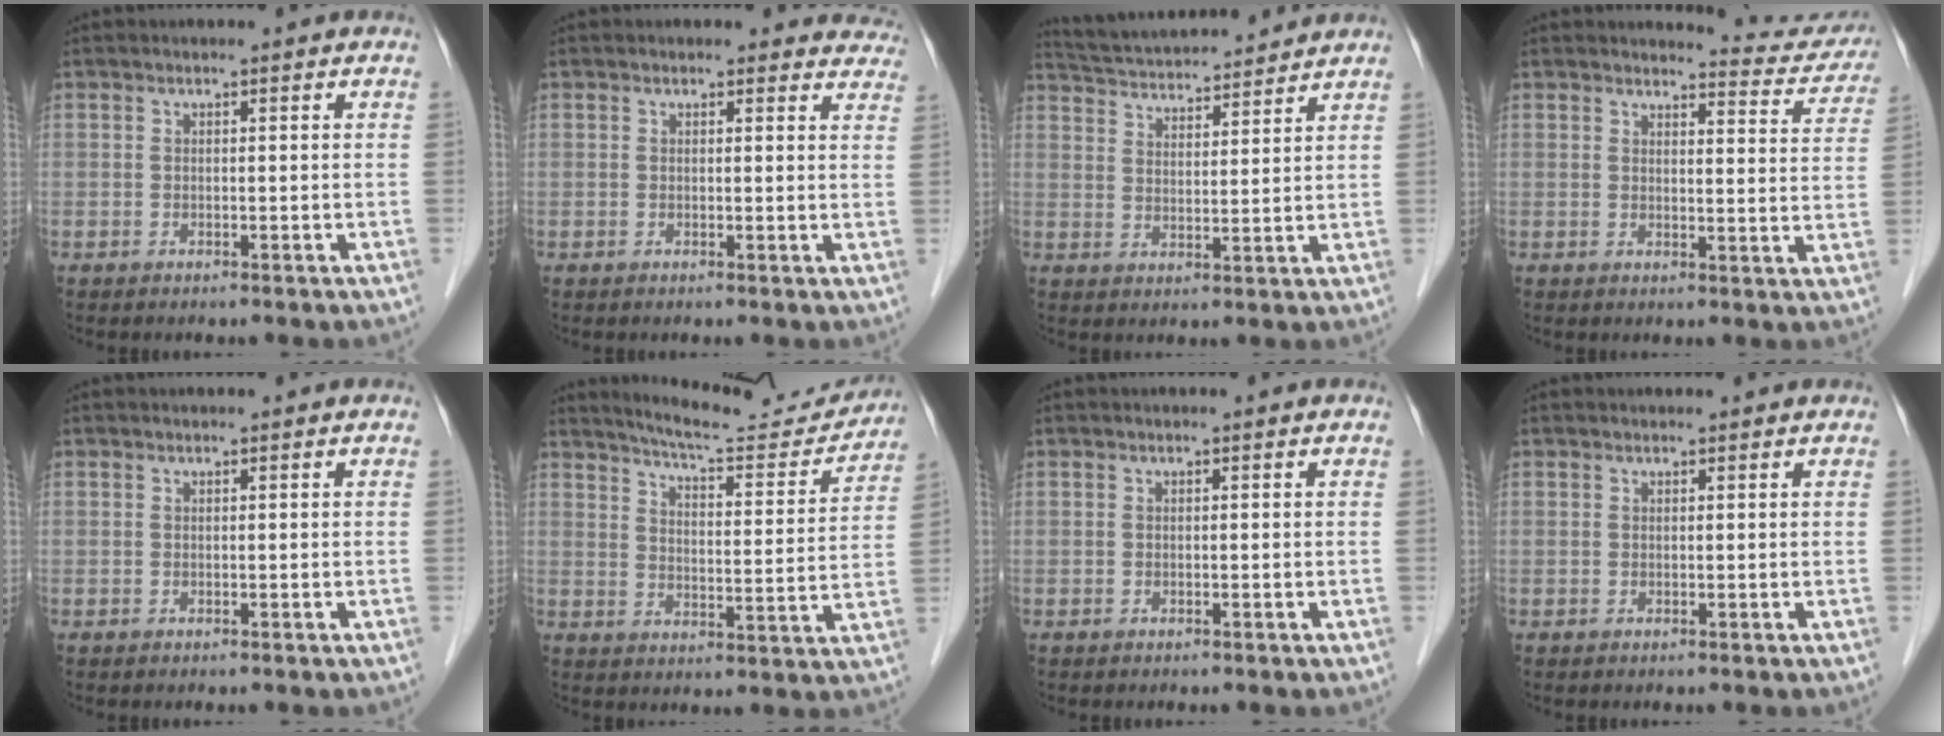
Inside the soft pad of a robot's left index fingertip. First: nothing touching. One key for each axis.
{"total": 5.8, "fx": 5.3, "fy": 2.4, "fz": -0.2, "tx": 0.042, "ty": -0.013, "tz": 0.020}
{"total": 13.8, "fx": 13.0, "fy": 1.7, "fz": 4.2, "tx": -0.078, "ty": 0.026, "tz": 0.203}
{"total": 7.6, "fx": 7.6, "fy": 0.9, "fz": -0.4, "tx": 0.016, "ty": -0.038, "tz": 0.068}
{"total": 0.0}
{"total": 15.3, "fx": 14.8, "fy": 1.5, "fz": 3.5, "tx": -0.053, "ty": -0.032, "tz": 0.198}
{"total": 0.0}
{"total": 0.9, "fx": 0.8, "fy": 0.2, "fz": 0.1, "tx": -0.011, "ty": 0.005, "tz": 0.009}